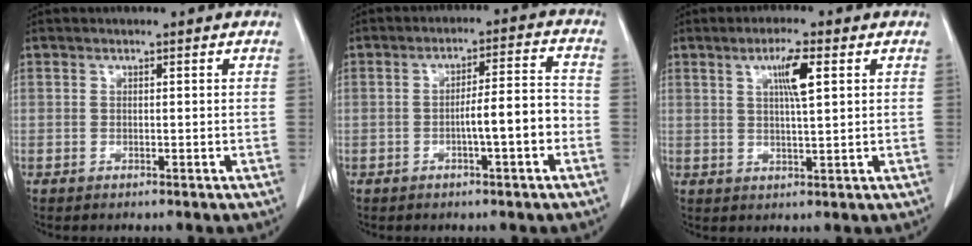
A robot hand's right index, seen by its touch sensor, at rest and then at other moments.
{"total": 6.8, "force": [-2.1, 0.5, 6.5], "torque": [-0.101, 0.019, -0.029]}
{"total": 5.2, "force": [1.9, 0.3, 4.8], "torque": [-0.088, -0.001, 0.032]}